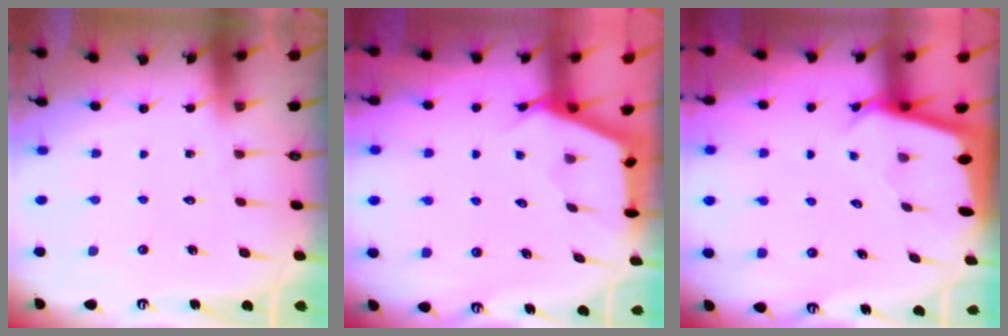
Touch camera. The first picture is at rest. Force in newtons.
{"total": 2.7, "press": 2.6, "slide": 0.4}
{"total": 2.5, "press": 2.5, "slide": 0.2}